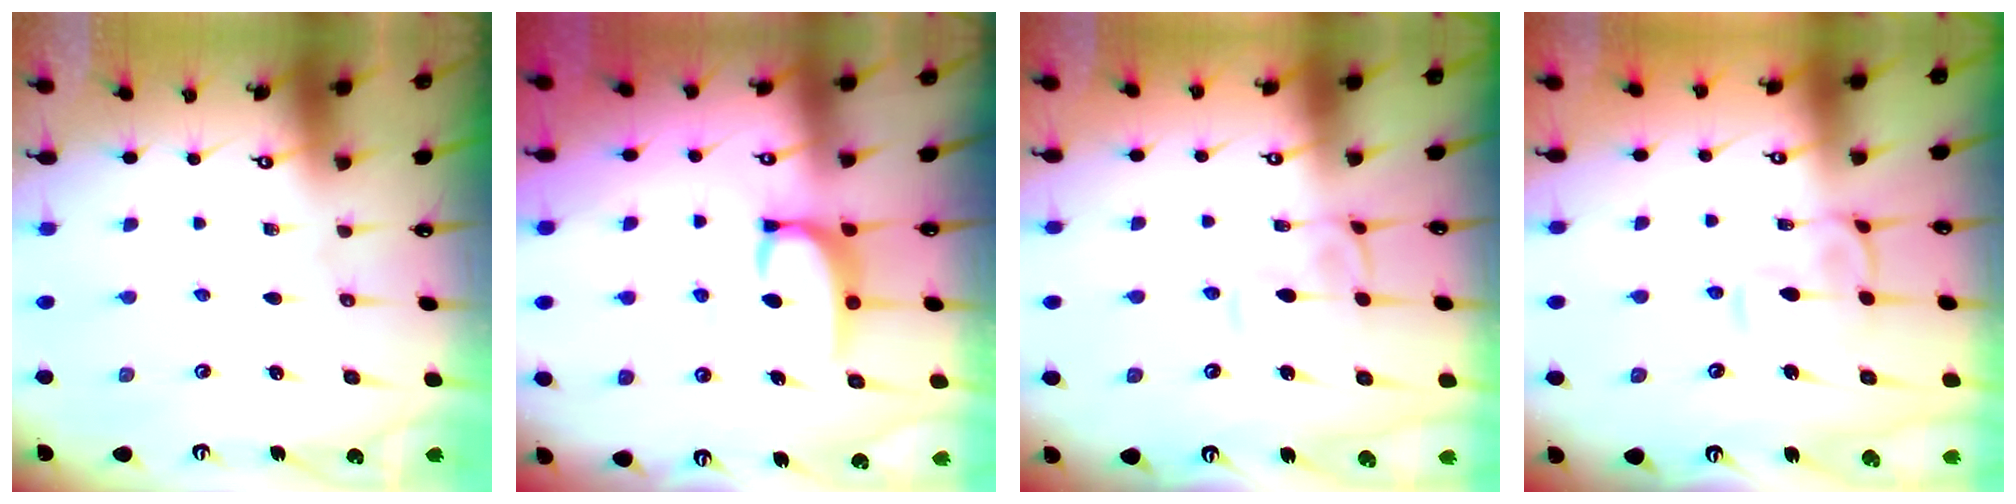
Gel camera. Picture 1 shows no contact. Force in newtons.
{"total": 3.2, "press": 3.2, "slide": 0.3}
{"total": 2.1, "press": 2.1, "slide": 0.2}
{"total": 0.7, "press": 0.2, "slide": 0.7}